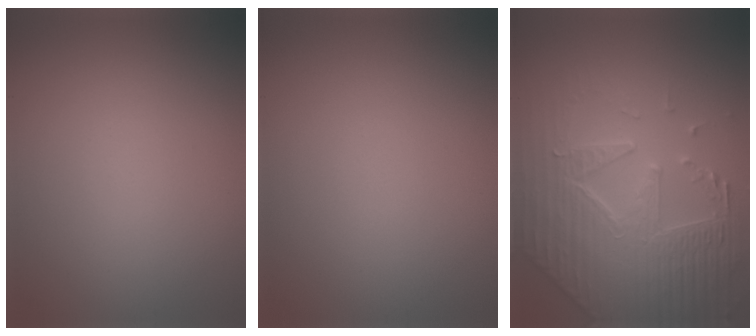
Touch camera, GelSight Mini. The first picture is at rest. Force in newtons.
{"total": 0.0}
{"total": 7.4, "press": 5.8, "slide": 4.6}